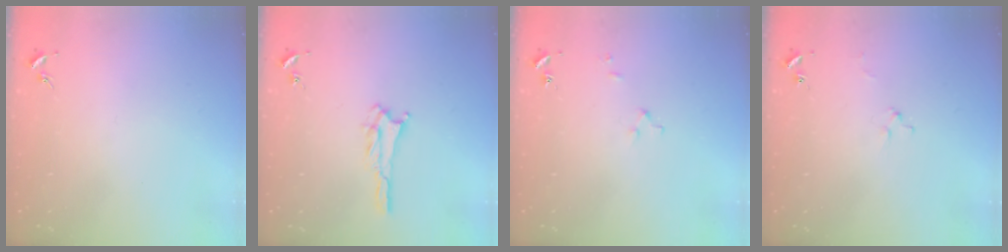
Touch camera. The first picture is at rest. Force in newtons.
{"total": 1.8, "press": 1.8, "slide": 0.2}
{"total": 2.5, "press": 2.5, "slide": 0.2}
{"total": 2.0, "press": 2.0, "slide": 0.2}